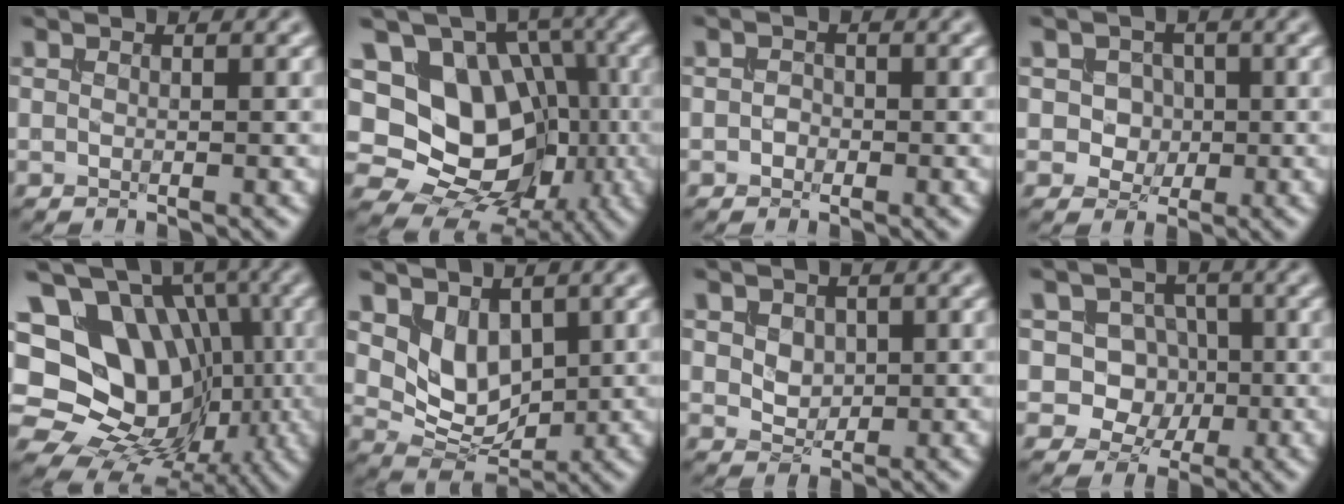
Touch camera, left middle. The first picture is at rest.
{"total": 14.6, "force": [-0.2, 12.2, 7.9], "torque": [-0.136, 0.019, -0.012]}
{"total": 0.9, "force": [-0.4, 0.7, 0.3], "torque": [-0.004, -0.001, -0.010]}
{"total": 2.9, "force": [0.3, 2.5, 1.3], "torque": [-0.014, 0.005, 0.003]}
{"total": 15.9, "force": [0.9, 12.9, 9.1], "torque": [-0.153, 0.019, 0.017]}
{"total": 4.3, "force": [1.6, 2.9, 2.8], "torque": [-0.061, -0.017, 0.031]}
{"total": 1.9, "force": [0.5, 1.5, 1.0], "torque": [-0.027, -0.004, 0.012]}
{"total": 4.6, "force": [-0.1, 4.2, 2.0], "torque": [-0.009, 0.007, -0.024]}